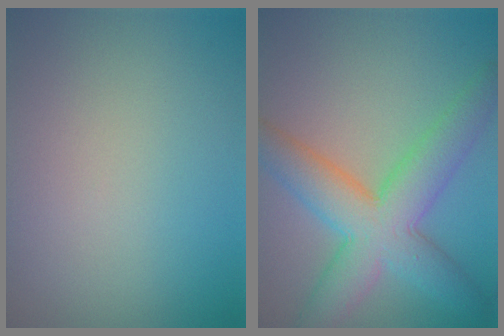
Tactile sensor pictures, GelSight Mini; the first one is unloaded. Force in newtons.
{"total": 8.0, "press": 8.0, "slide": 0.2}